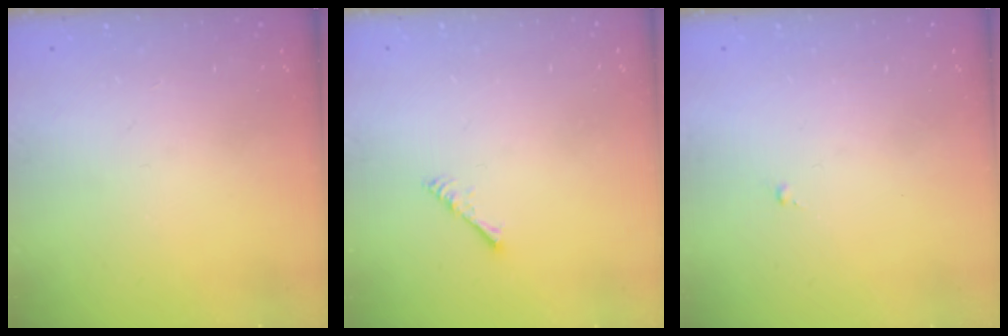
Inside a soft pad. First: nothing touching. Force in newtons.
{"total": 2.2, "press": 2.1, "slide": 0.5}
{"total": 0.0}